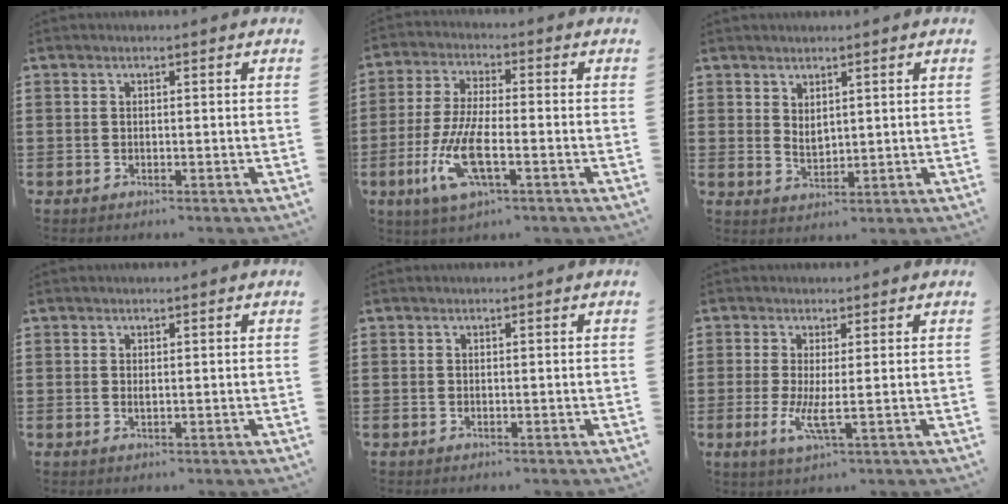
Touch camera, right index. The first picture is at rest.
{"total": 9.4, "force": [-3.8, 2.6, 8.2], "torque": [-0.196, -0.021, -0.074]}
{"total": 2.1, "force": [1.5, 1.0, 1.1], "torque": [-0.023, 0.003, 0.029]}
{"total": 0.6, "force": [0.1, 0.1, 0.6], "torque": [-0.014, -0.003, 0.002]}
{"total": 0.0}
{"total": 4.1, "force": [-0.2, 0.5, 4.1], "torque": [-0.089, -0.013, -0.007]}